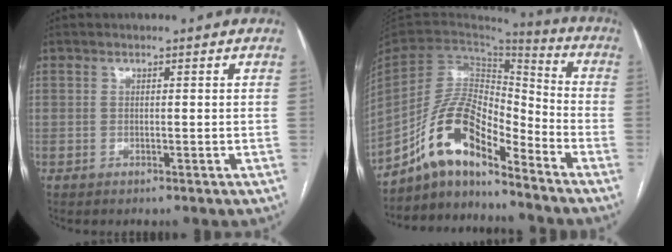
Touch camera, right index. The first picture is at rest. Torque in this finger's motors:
{"motor_torque": [1.19, -0.95, 0.94, 0.21]}